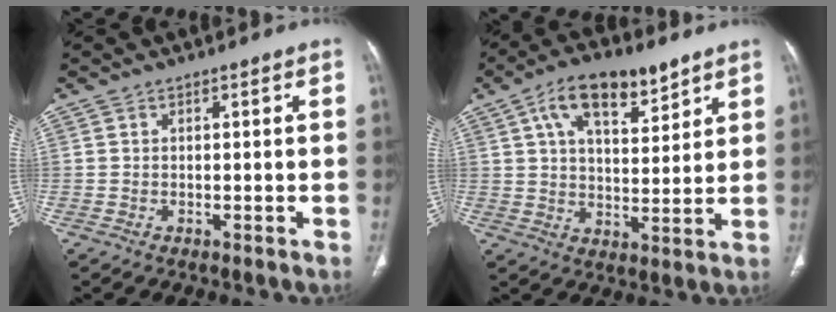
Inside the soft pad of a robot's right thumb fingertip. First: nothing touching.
{"total": 13.7, "force": [7.5, 6.3, 9.5], "torque": [-0.129, -0.019, 0.126]}